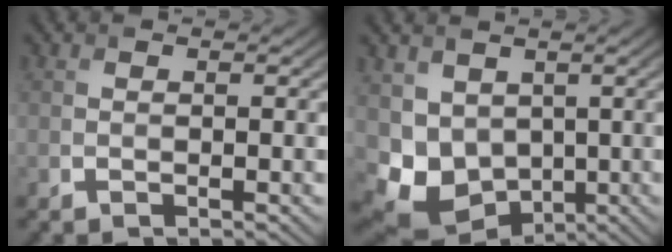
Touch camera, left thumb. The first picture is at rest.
{"total": 8.2, "force": [0.1, 6.9, 4.5], "torque": [-0.100, -0.029, 0.018]}